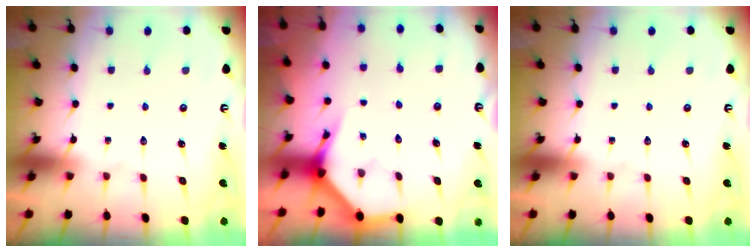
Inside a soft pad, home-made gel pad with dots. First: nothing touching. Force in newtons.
{"total": 4.0, "press": 4.0, "slide": 0.2}
{"total": 0.0}